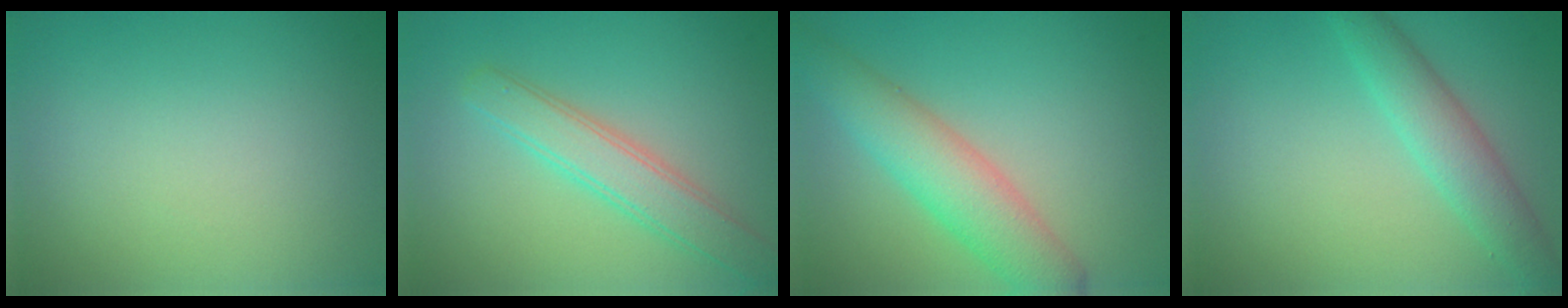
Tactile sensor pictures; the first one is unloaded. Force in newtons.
{"total": 3.7, "press": 3.7, "slide": 0.2}
{"total": 5.4, "press": 5.4, "slide": 0.1}
{"total": 3.5, "press": 3.5, "slide": 0.1}